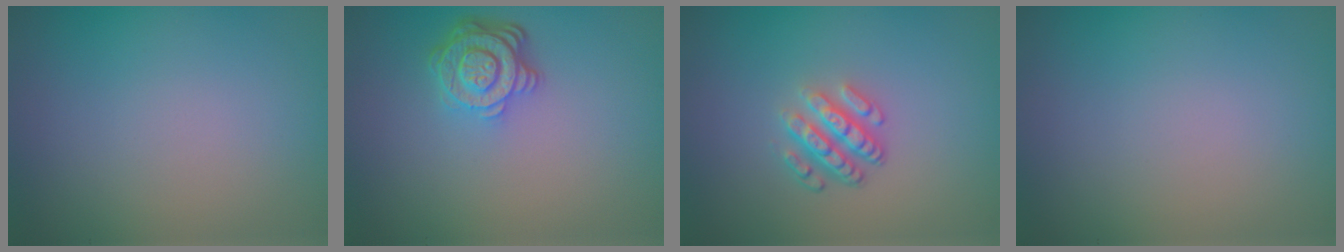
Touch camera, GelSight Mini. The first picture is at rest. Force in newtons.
{"total": 4.2, "press": 3.3, "slide": 2.7}
{"total": 3.6, "press": 2.6, "slide": 2.5}
{"total": 0.0}